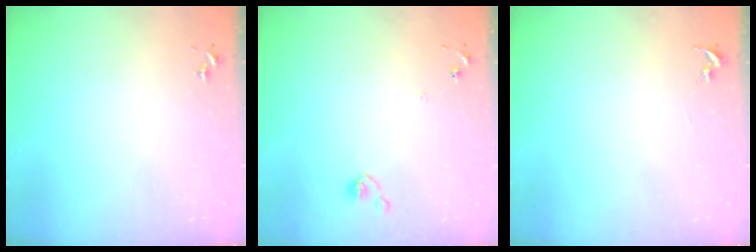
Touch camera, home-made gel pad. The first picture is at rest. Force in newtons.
{"total": 6.1, "press": 6.1, "slide": 0.5}
{"total": 0.0}